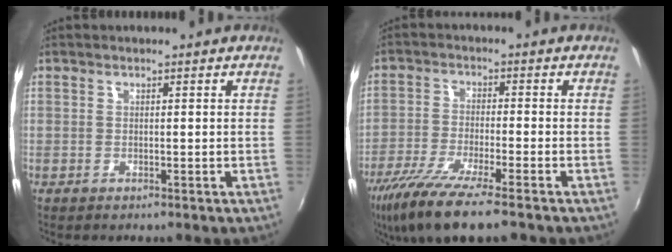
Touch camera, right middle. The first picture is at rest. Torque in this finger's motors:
{"motor_torque": [1.12, -1.01, 0.42, 0.17]}